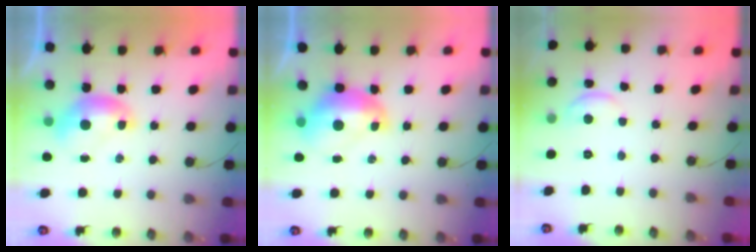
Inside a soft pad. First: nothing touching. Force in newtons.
{"total": 2.8, "press": 2.7, "slide": 0.7}
{"total": 0.5, "press": 0.4, "slide": 0.3}